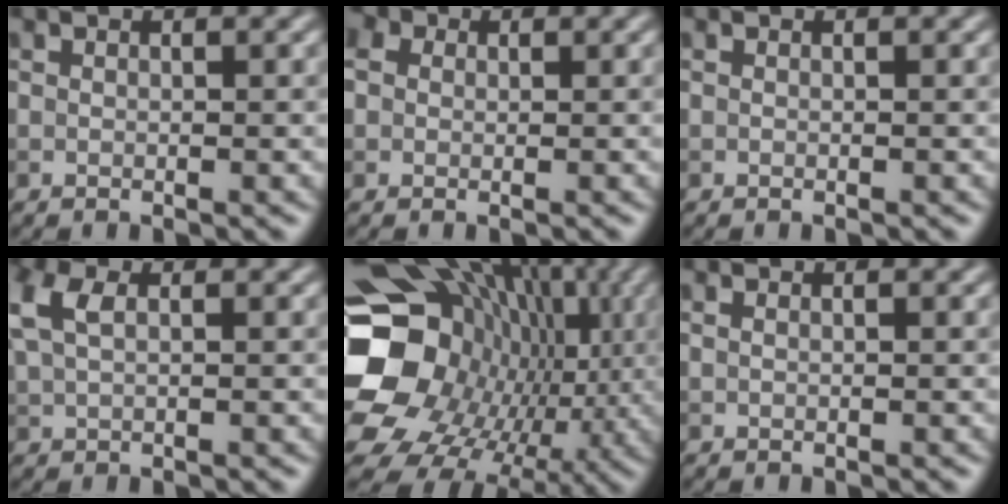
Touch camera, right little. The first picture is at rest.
{"total": 8.4, "force": [3.2, 6.3, 4.6], "torque": [-0.093, 0.035, 0.026]}
{"total": 0.0}
{"total": 3.9, "force": [1.3, 2.2, 3.0], "torque": [-0.083, 0.017, 0.020]}
{"total": 19.2, "force": [0.0, 16.1, 10.4], "torque": [-0.175, -0.019, 0.000]}
{"total": 0.0}